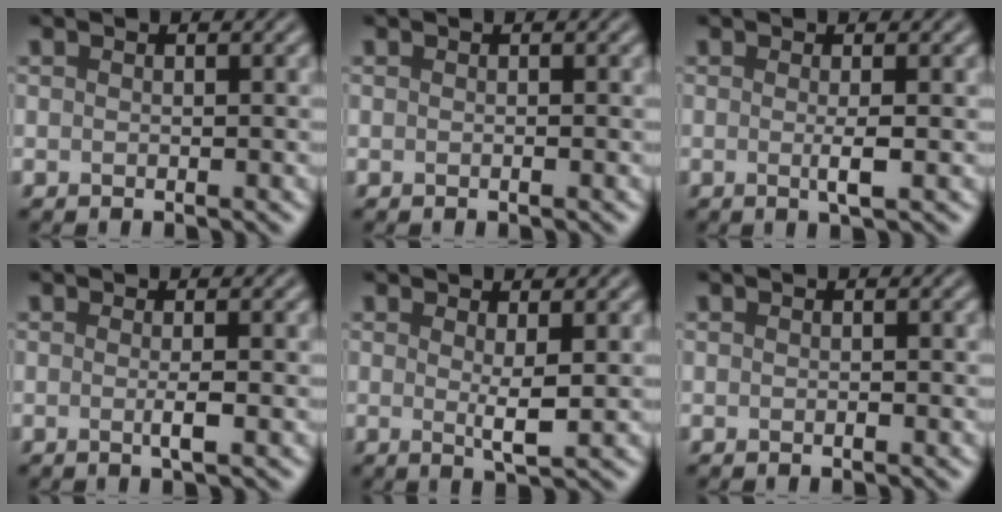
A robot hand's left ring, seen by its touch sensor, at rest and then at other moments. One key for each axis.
{"total": 0.0}
{"total": 1.9, "fx": -0.1, "fy": 0.3, "fz": 1.8, "tx": -0.033, "ty": -0.006, "tz": -0.006}
{"total": 1.6, "fx": -0.2, "fy": 0.2, "fz": 1.5, "tx": -0.028, "ty": -0.006, "tz": -0.006}
{"total": 2.2, "fx": 0.4, "fy": 0.3, "fz": 2.1, "tx": -0.039, "ty": -0.010, "tz": 0.008}
{"total": 0.0}